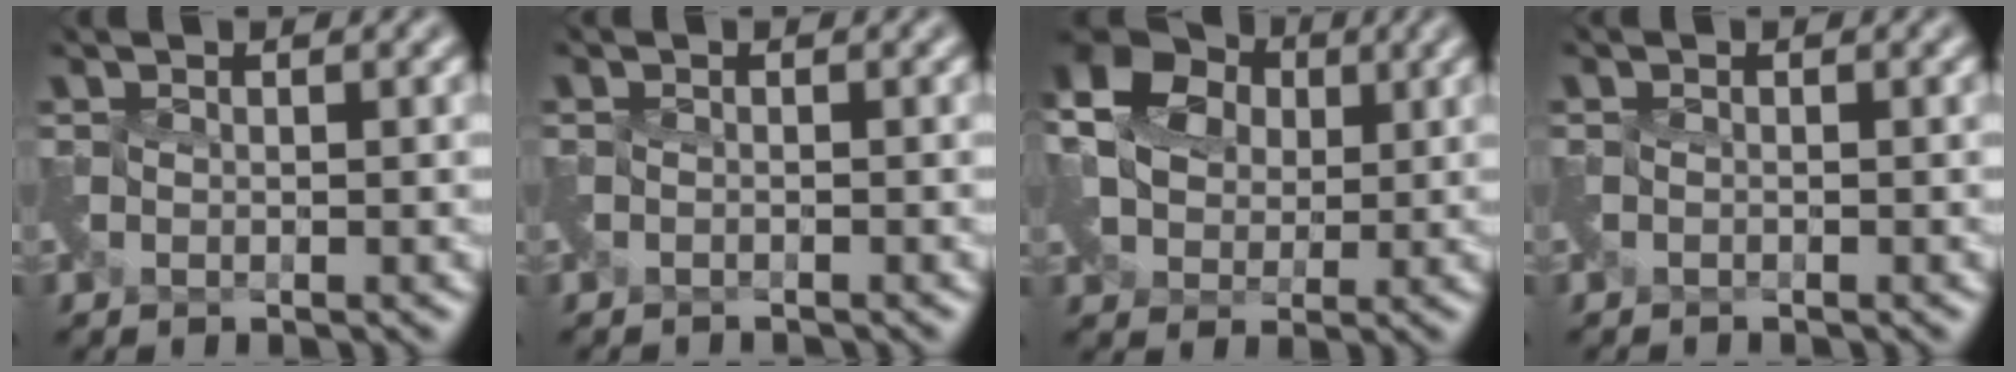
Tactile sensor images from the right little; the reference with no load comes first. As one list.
[{"total": 1.2, "force": [-1.1, -0.3, -0.4], "torque": [0.008, -0.011, -0.027]}, {"total": 10.5, "force": [3.6, 8.6, 4.9], "torque": [-0.115, 0.041, 0.052]}, {"total": 0.9, "force": [-0.7, -0.3, -0.5], "torque": [0.006, -0.008, -0.018]}]